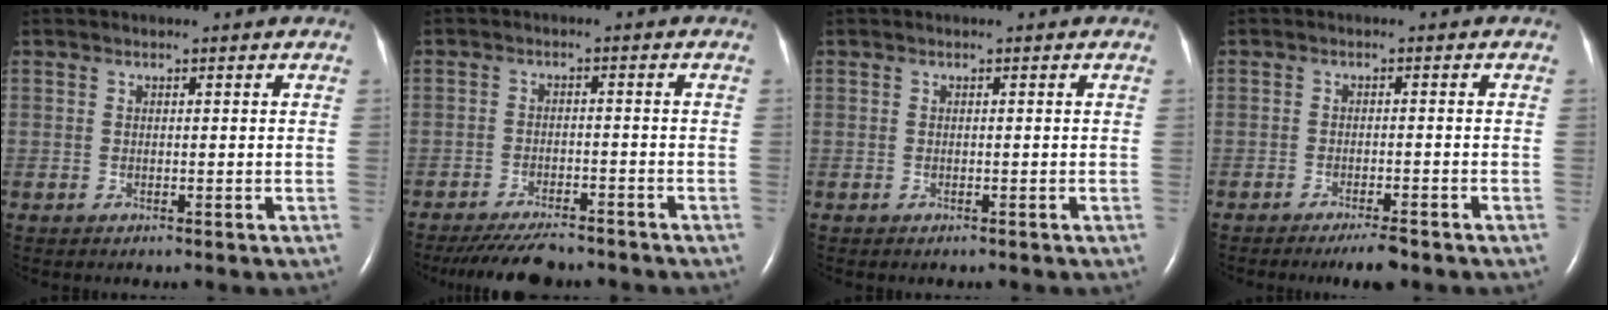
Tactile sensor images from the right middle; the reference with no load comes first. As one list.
[{"total": 8.8, "force": [-7.9, 1.7, 3.5], "torque": [-0.055, -0.016, -0.121]}, {"total": 0.0}, {"total": 3.6, "force": [-2.8, 0.4, 2.1], "torque": [-0.035, -0.005, -0.045]}]